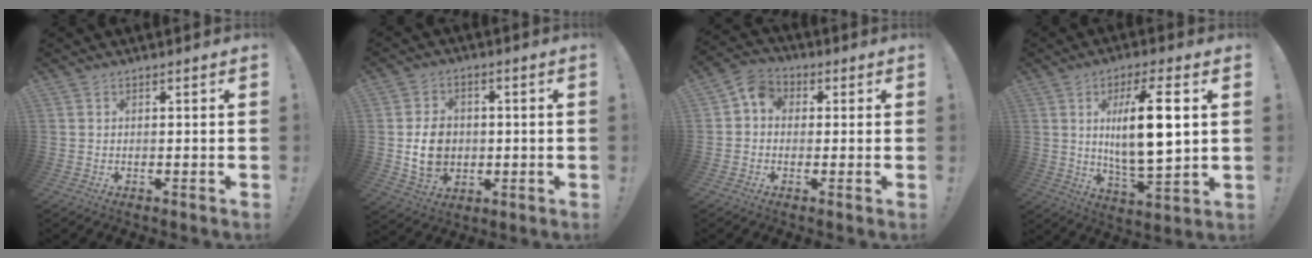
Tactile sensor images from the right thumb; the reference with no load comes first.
{"total": 10.8, "force": [-0.7, 8.8, 6.2], "torque": [-0.104, 0.003, -0.008]}
{"total": 6.0, "force": [0.2, 5.2, 3.1], "torque": [-0.050, 0.015, 0.007]}
{"total": 15.5, "force": [2.9, 4.2, 14.6], "torque": [-0.259, -0.015, 0.031]}